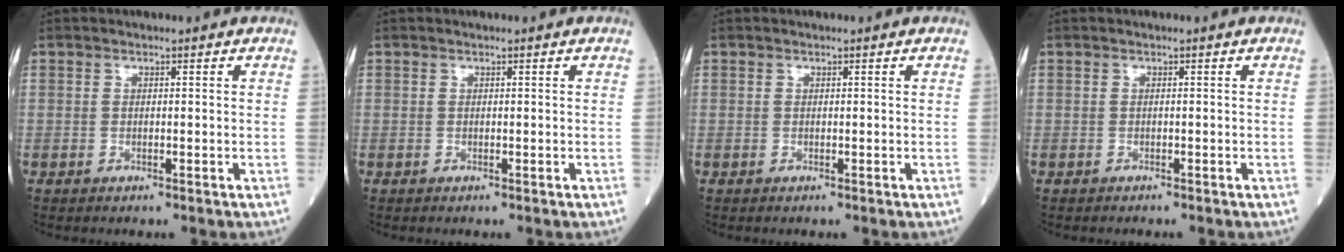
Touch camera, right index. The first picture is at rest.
{"total": 0.0}
{"total": 0.0}
{"total": 0.6, "force": [-0.6, 0.1, 0.2], "torque": [-0.005, -0.001, -0.011]}